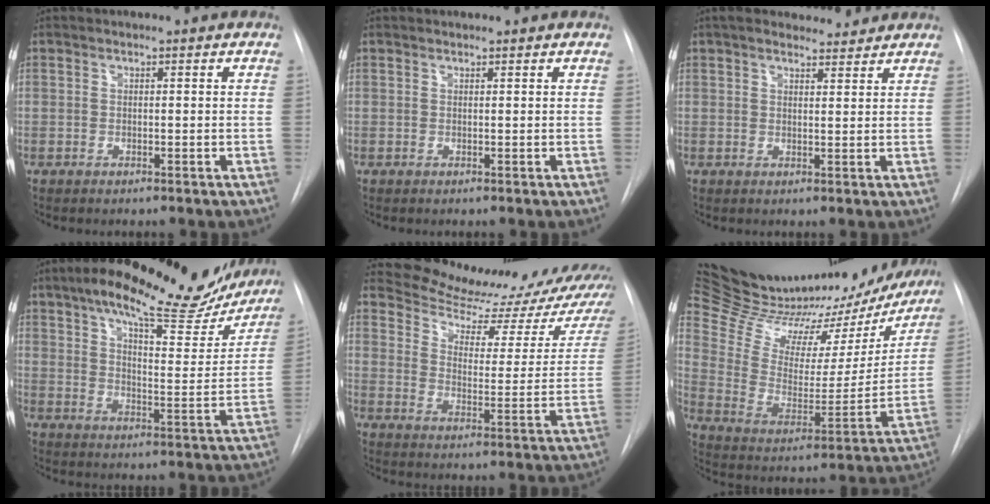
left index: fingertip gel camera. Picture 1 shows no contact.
{"total": 1.0, "force": [1.0, 0.1, 0.1], "torque": [-0.006, 0.016, 0.017]}
{"total": 8.2, "force": [7.4, 2.1, 2.8], "torque": [-0.036, 0.017, 0.100]}
{"total": 24.6, "force": [19.6, 6.6, 13.3], "torque": [-0.198, 0.006, 0.257]}
{"total": 20.9, "force": [19.4, 3.7, 6.8], "torque": [-0.082, -0.059, 0.248]}
{"total": 33.4, "force": [28.6, 10.2, 14.0], "torque": [-0.234, -0.043, 0.398]}